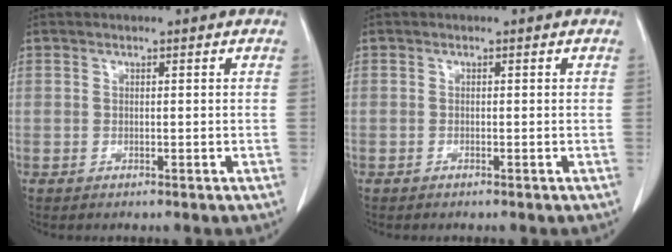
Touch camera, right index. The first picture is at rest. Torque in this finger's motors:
{"motor_torque": [0.15, -0.12, -0.01, 0.00]}